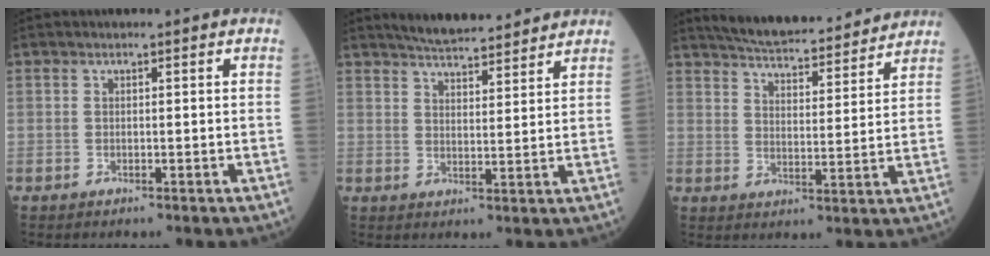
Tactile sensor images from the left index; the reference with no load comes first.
{"total": 10.1, "force": [9.4, 1.3, 3.4], "torque": [-0.052, 0.012, 0.137]}
{"total": 16.9, "force": [15.6, 2.5, 6.0], "torque": [-0.089, 0.009, 0.221]}